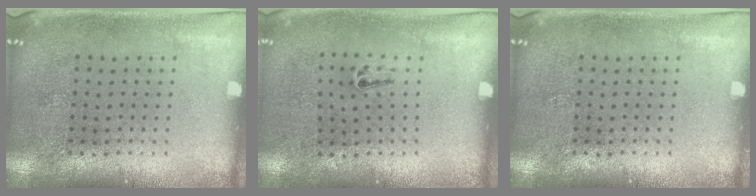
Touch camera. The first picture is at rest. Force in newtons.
{"total": 0.5, "press": 0.2, "slide": 0.5}
{"total": 0.0}